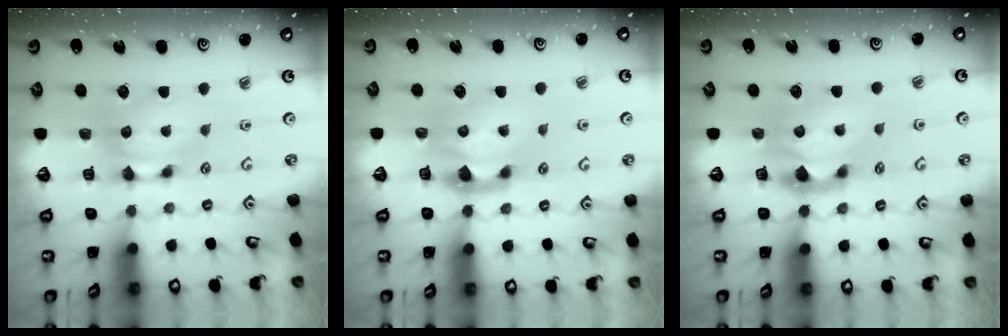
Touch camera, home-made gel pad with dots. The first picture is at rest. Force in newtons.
{"total": 2.3, "press": 2.1, "slide": 0.8}
{"total": 2.0, "press": 1.6, "slide": 1.2}